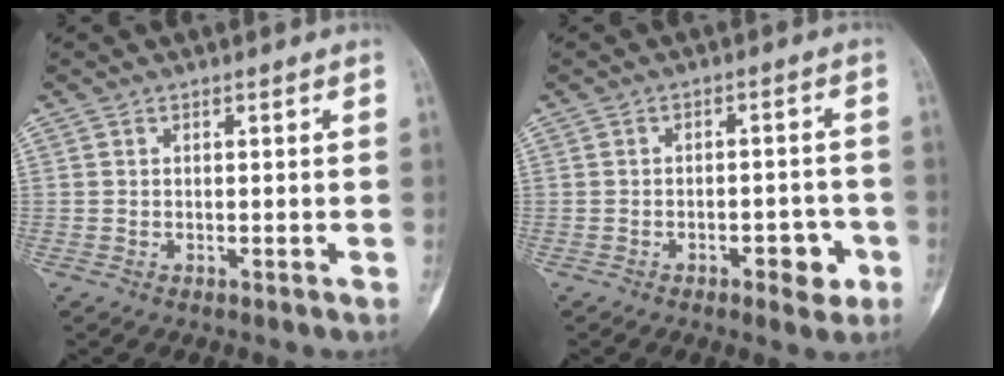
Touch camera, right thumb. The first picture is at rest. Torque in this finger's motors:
{"motor_torque": [-0.06, 0.14, -0.06, -0.05, -0.03]}